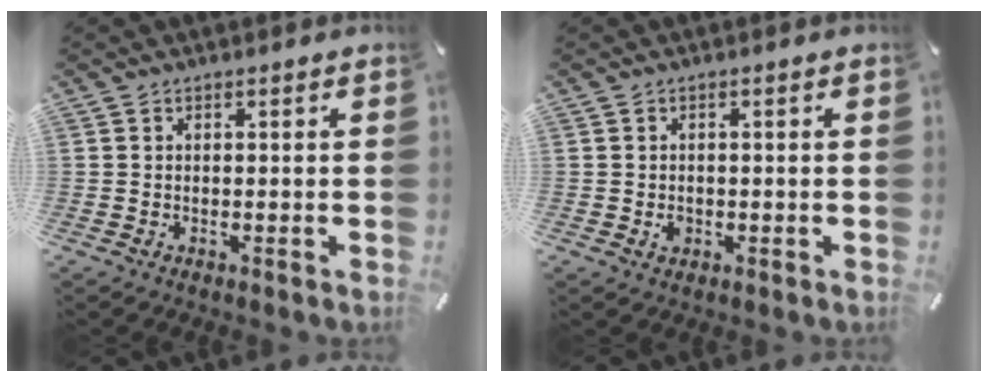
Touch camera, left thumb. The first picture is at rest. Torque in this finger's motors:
{"motor_torque": [0.19, 0.77, 0.08, 0.15, 0.02]}